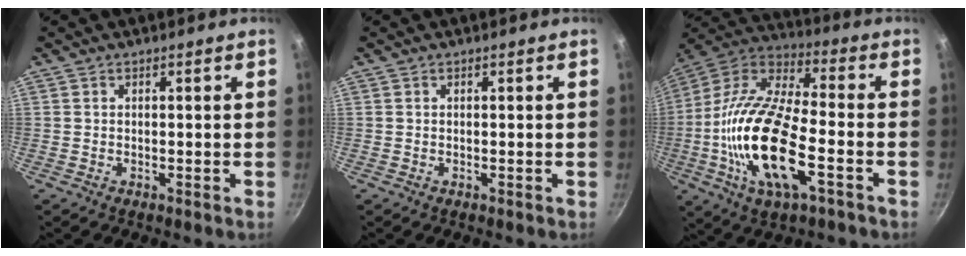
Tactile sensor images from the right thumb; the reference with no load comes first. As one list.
[{"total": 0.0}, {"total": 23.0, "force": [-5.9, 9.0, 20.3], "torque": [-0.421, 0.022, -0.101]}]